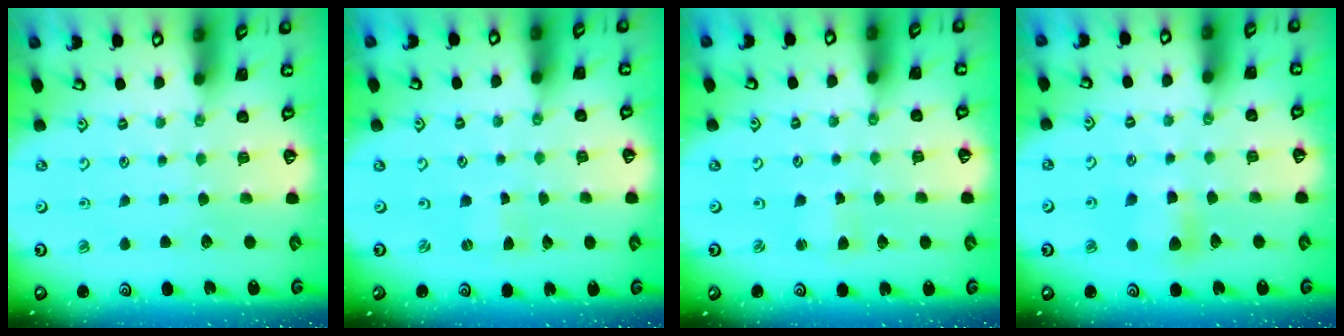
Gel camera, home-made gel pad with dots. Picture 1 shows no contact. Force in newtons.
{"total": 0.0}
{"total": 2.1, "press": 2.1, "slide": 0.2}
{"total": 7.1, "press": 7.0, "slide": 0.9}